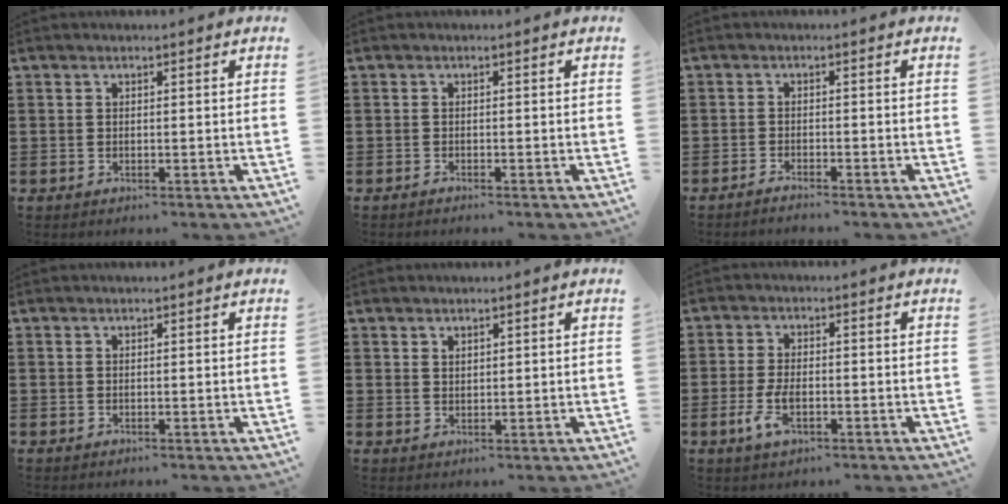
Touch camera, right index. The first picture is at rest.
{"total": 0.7, "force": [-0.7, 0.0, 0.1], "torque": [-0.004, -0.001, -0.014]}
{"total": 1.5, "force": [-1.5, -0.1, 0.1], "torque": [-0.005, 0.004, -0.029]}
{"total": 0.0}
{"total": 1.2, "force": [1.0, 0.6, 0.2], "torque": [-0.006, 0.003, 0.020]}
{"total": 4.7, "force": [-1.5, 2.1, 3.9], "torque": [-0.096, -0.008, -0.033]}